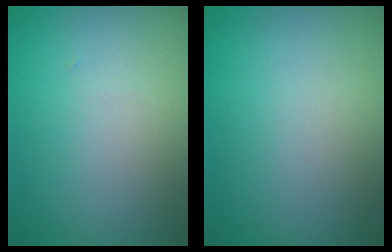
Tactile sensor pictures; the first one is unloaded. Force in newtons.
{"total": 0.0}